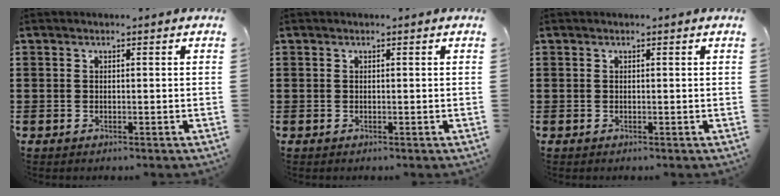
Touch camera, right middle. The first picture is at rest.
{"total": 0.0}
{"total": 0.0}